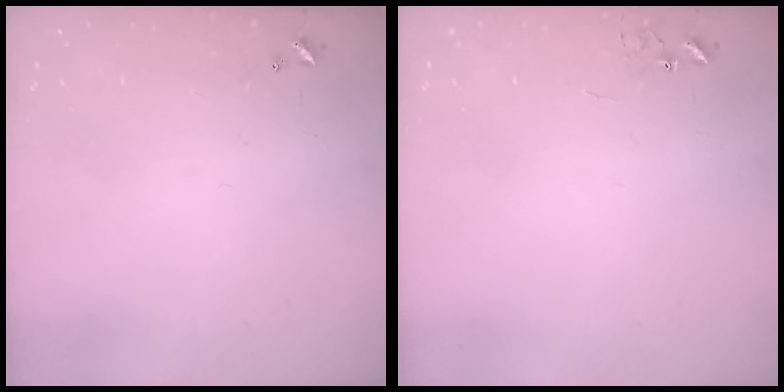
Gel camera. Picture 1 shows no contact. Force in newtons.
{"total": 5.9, "press": 5.9, "slide": 0.5}